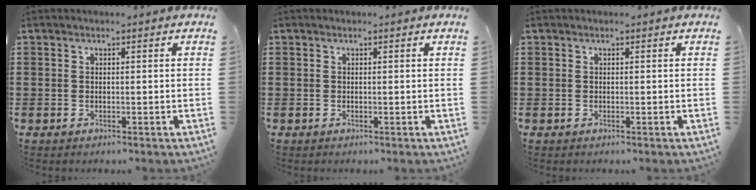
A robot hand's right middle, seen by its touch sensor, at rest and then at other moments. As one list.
[{"total": 0.0}, {"total": 0.0}]